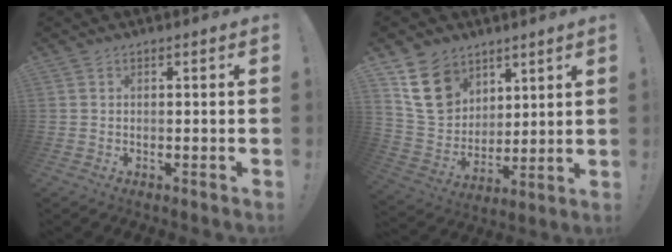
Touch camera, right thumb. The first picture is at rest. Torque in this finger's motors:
{"motor_torque": [-0.34, 0.74, 0.01, 0.41, 0.13]}